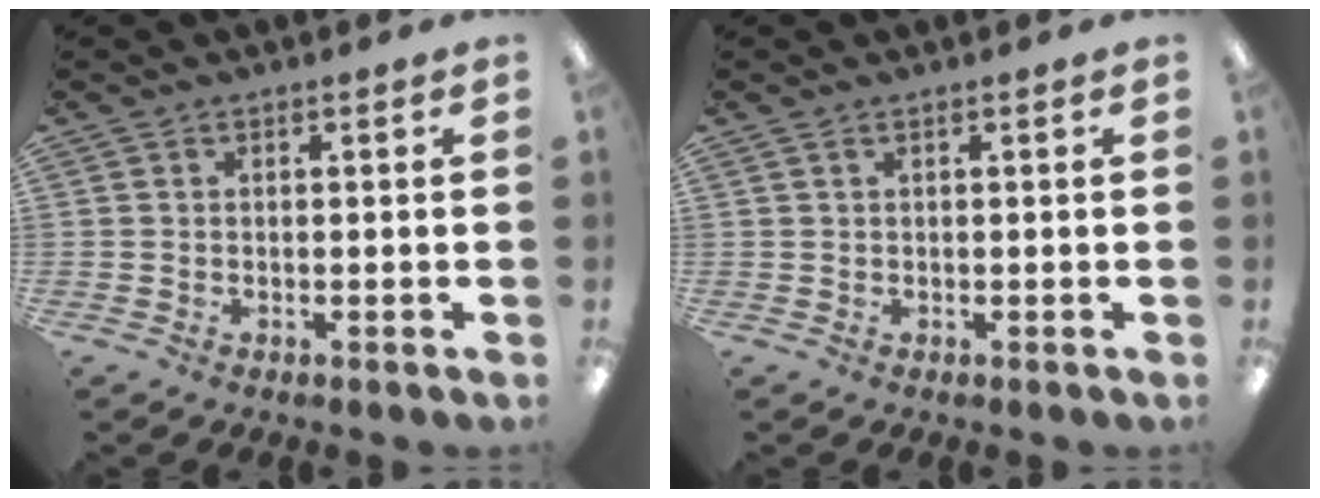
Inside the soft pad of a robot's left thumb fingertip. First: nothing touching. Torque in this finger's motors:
{"motor_torque": [-0.02, 0.12, -0.19, 0.17, 0.00]}